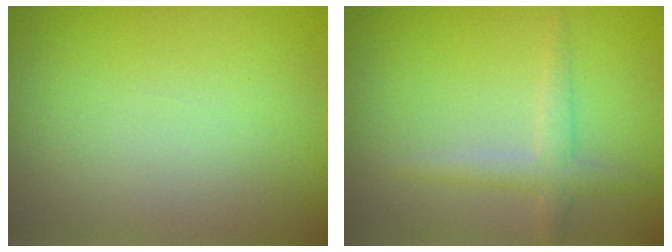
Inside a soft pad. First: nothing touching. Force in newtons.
{"total": 2.0, "press": 2.0, "slide": 0.1}